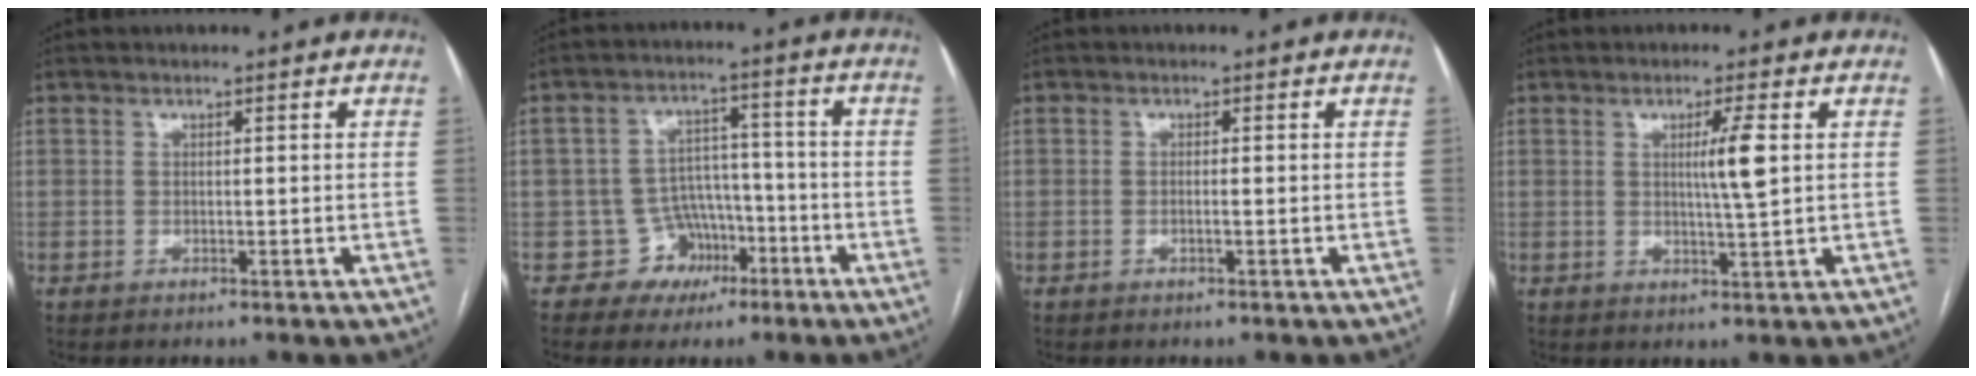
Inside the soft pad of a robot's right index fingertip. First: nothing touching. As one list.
[{"total": 6.6, "force": [-3.2, 5.8, 0.0], "torque": [0.023, 0.023, -0.043]}, {"total": 0.9, "force": [-0.3, 0.0, 0.8], "torque": [-0.017, 0.000, -0.005]}, {"total": 4.5, "force": [0.9, -0.5, 4.4], "torque": [-0.075, -0.005, 0.015]}]